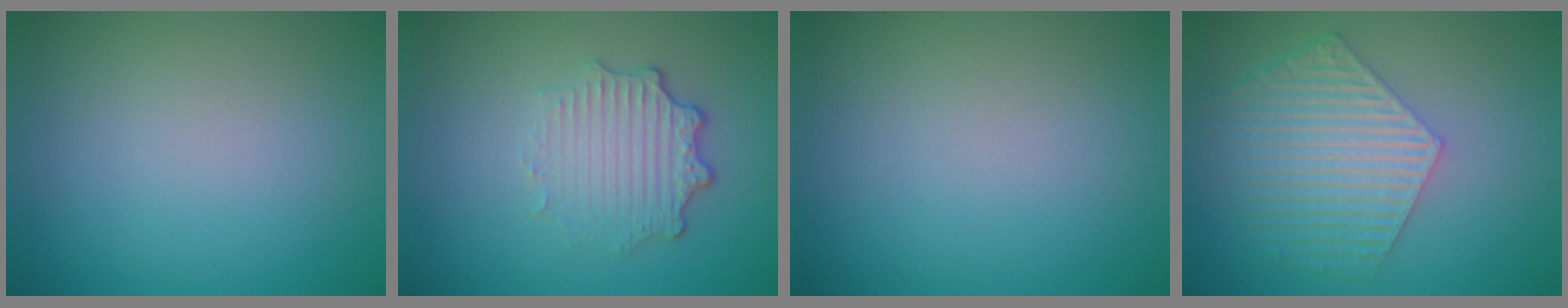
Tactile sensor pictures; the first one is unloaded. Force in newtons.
{"total": 3.3, "press": 2.7, "slide": 1.9}
{"total": 0.0}
{"total": 6.1, "press": 4.7, "slide": 3.9}